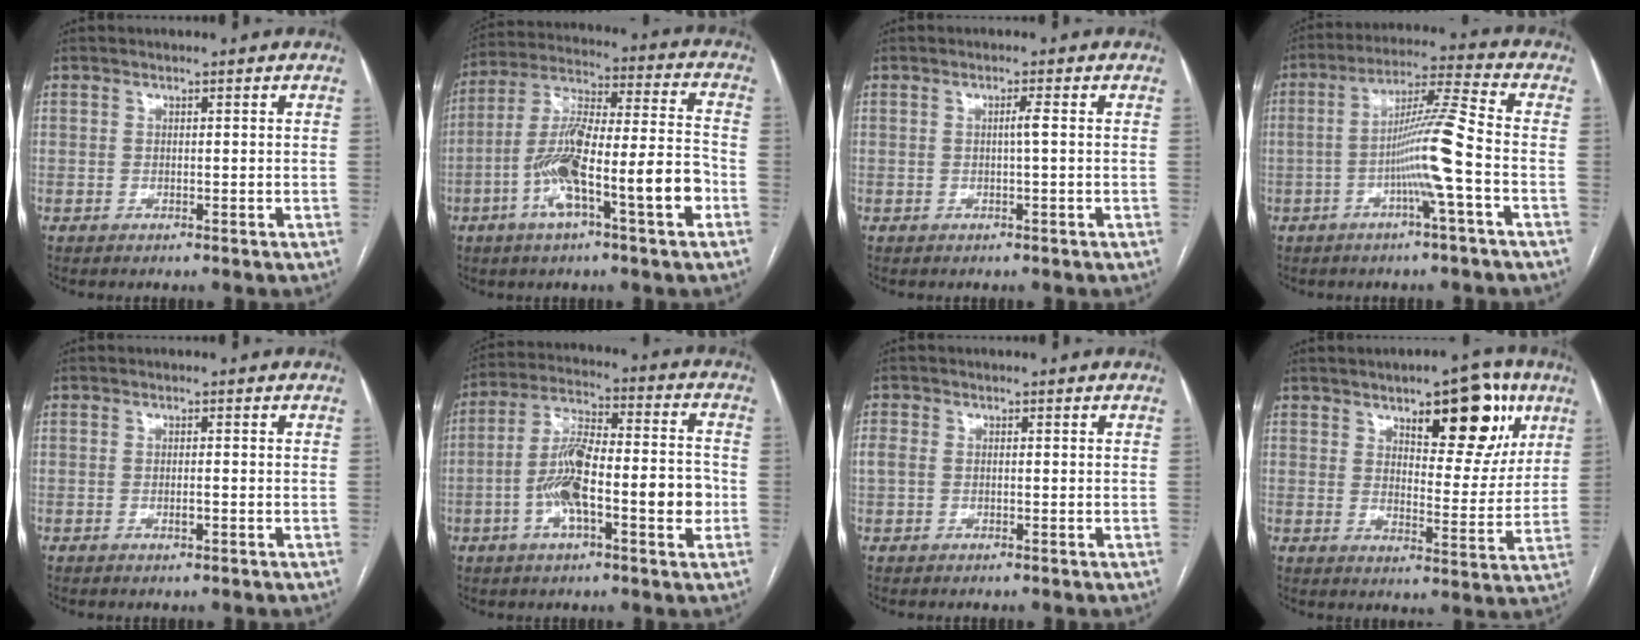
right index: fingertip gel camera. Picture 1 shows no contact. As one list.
[{"total": 16.6, "force": [-5.9, 1.8, 15.4], "torque": [-0.276, 0.013, -0.102]}, {"total": 1.3, "force": [0.0, -0.3, 1.2], "torque": [-0.019, 0.002, -0.002]}, {"total": 10.5, "force": [-2.8, -0.9, 10.1], "torque": [-0.187, 0.012, -0.055]}, {"total": 1.2, "force": [-0.4, 0.2, 1.1], "torque": [-0.021, -0.001, -0.007]}, {"total": 15.0, "force": [-3.6, 3.6, 14.1], "torque": [-0.247, 0.025, -0.061]}, {"total": 2.1, "force": [-0.1, 1.6, 1.3], "torque": [-0.043, 0.012, -0.001]}, {"total": 13.0, "force": [7.0, 4.7, 9.8], "torque": [-0.119, 0.010, 0.098]}]